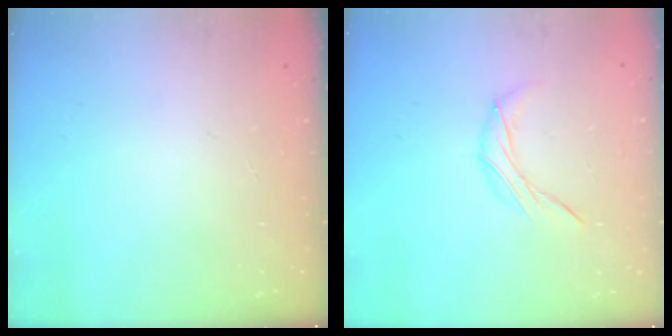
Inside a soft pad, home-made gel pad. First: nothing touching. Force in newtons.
{"total": 6.4, "press": 6.4, "slide": 0.3}